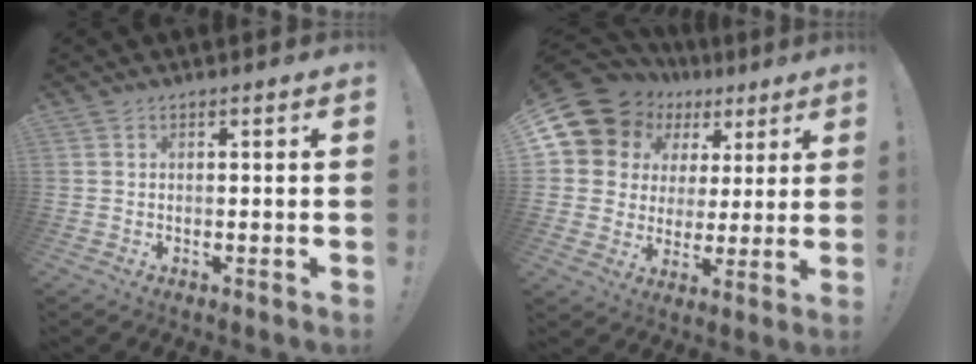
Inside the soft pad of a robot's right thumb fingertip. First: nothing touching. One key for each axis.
{"total": 13.5, "fx": 7.9, "fy": 10.0, "fz": 4.5, "tx": -0.086, "ty": -0.054, "tz": 0.165}